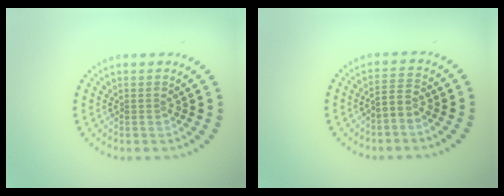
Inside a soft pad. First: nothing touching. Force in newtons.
{"total": 1.7, "press": 1.4, "slide": 1.0}